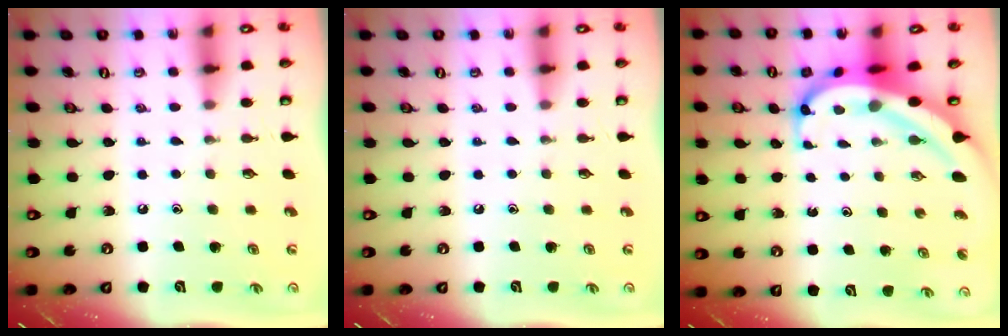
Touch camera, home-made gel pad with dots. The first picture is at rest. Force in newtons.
{"total": 0.0}
{"total": 8.9, "press": 8.9, "slide": 1.0}